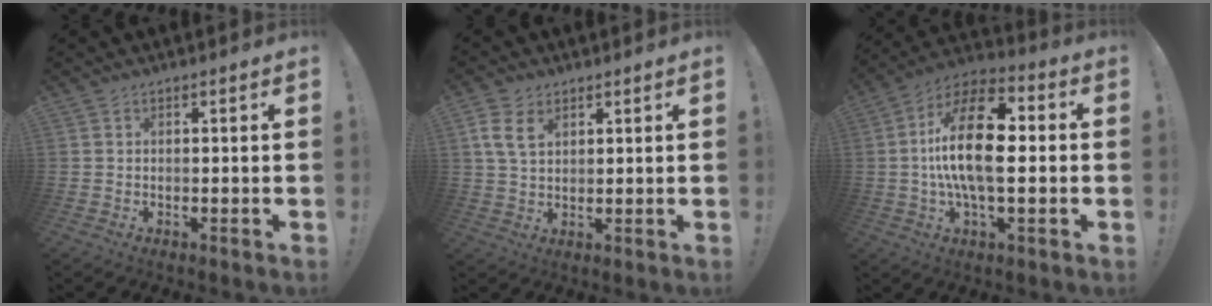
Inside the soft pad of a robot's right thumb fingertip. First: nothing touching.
{"total": 7.2, "force": [3.1, 4.5, 4.6], "torque": [-0.089, 0.001, 0.061]}
{"total": 20.3, "force": [0.1, 8.9, 18.2], "torque": [-0.328, 0.008, -0.005]}